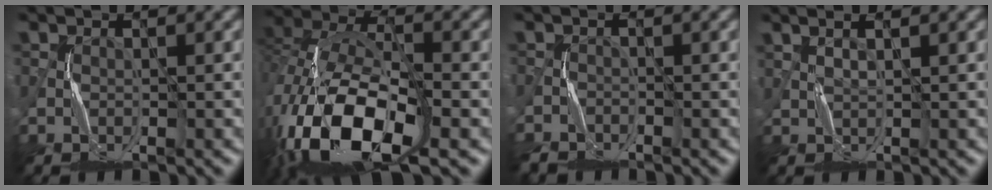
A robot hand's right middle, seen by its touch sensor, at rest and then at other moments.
{"total": 15.3, "force": [-6.8, 7.0, 11.8], "torque": [-0.251, -0.025, -0.124]}
{"total": 1.8, "force": [-1.8, 0.3, -0.1], "torque": [0.001, -0.010, -0.043]}
{"total": 1.6, "force": [1.4, 0.0, 0.8], "torque": [-0.005, -0.002, 0.012]}